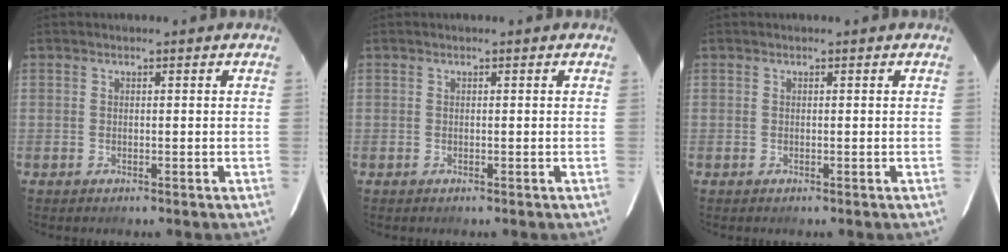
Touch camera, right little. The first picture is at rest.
{"total": 0.0}
{"total": 0.0}